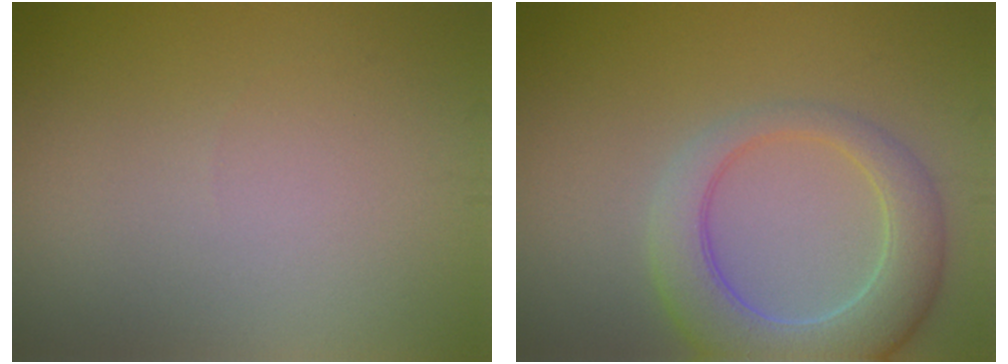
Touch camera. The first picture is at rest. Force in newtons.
{"total": 6.3, "press": 6.3, "slide": 0.7}